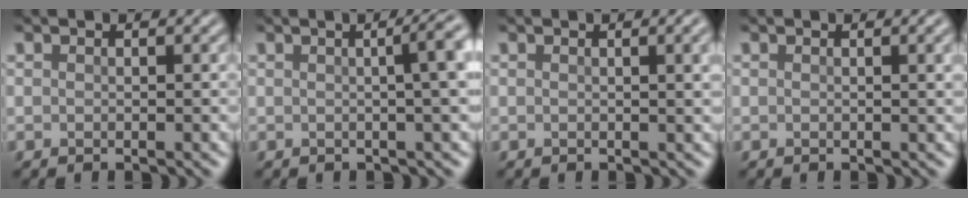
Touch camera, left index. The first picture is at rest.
{"total": 5.9, "force": [0.7, 2.2, 5.5], "torque": [-0.030, 0.023, 0.000]}
{"total": 3.0, "force": [0.7, 1.0, 2.7], "torque": [-0.023, 0.007, 0.007]}
{"total": 1.9, "force": [0.5, 0.5, 1.7], "torque": [-0.016, 0.005, 0.005]}